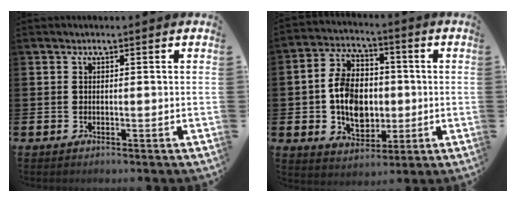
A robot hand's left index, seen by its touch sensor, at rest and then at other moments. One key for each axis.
{"total": 8.9, "fx": -0.2, "fy": 6.6, "fz": 5.9, "tx": -0.140, "ty": 0.020, "tz": -0.006}